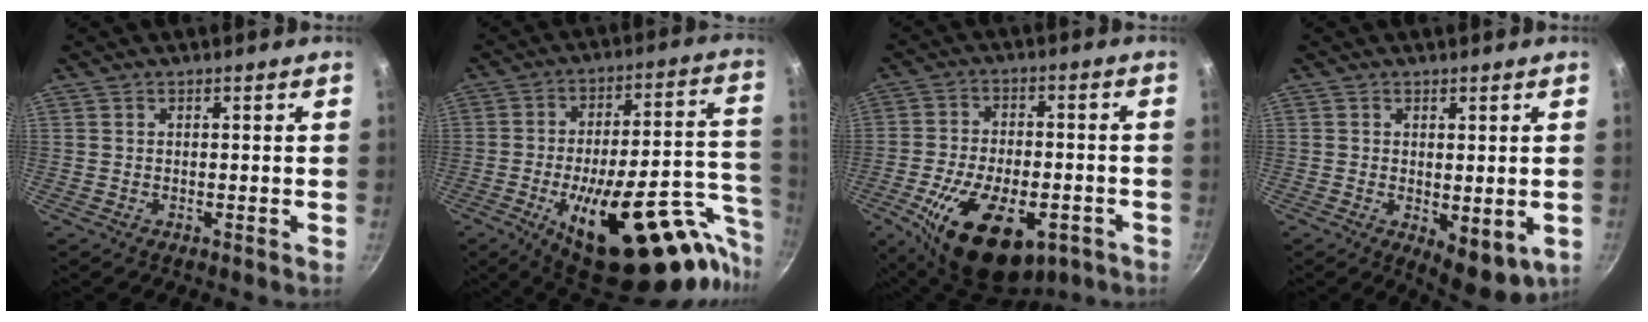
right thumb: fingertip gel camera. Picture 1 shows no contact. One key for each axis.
{"total": 31.7, "fx": -15.1, "fy": 12.0, "fz": 25.2, "tx": -0.294, "ty": 0.064, "tz": -0.214}
{"total": 19.4, "fx": -8.4, "fy": 10.0, "fz": 14.3, "tx": -0.229, "ty": 0.018, "tz": -0.128}
{"total": 7.2, "fx": -0.7, "fy": 3.5, "fz": 6.2, "tx": -0.074, "ty": -0.016, "tz": -0.001}